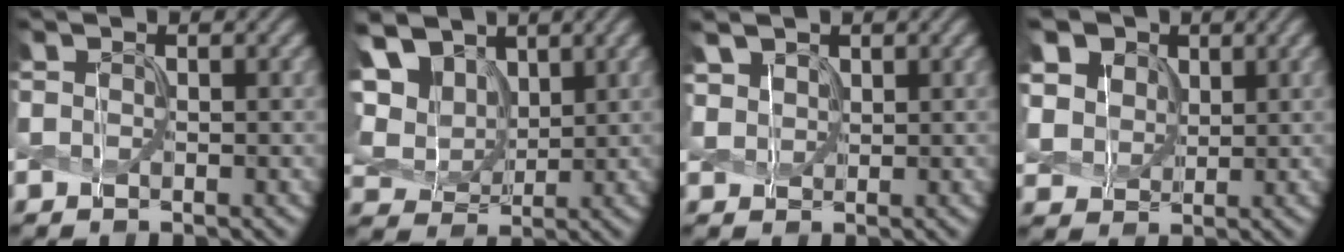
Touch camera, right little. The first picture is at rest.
{"total": 8.3, "force": [4.1, 5.6, 4.5], "torque": [-0.132, 0.017, 0.066]}
{"total": 2.5, "force": [1.8, 1.5, 0.9], "torque": [-0.033, -0.004, 0.049]}
{"total": 8.7, "force": [4.6, 6.4, 3.7], "torque": [-0.117, 0.018, 0.076]}